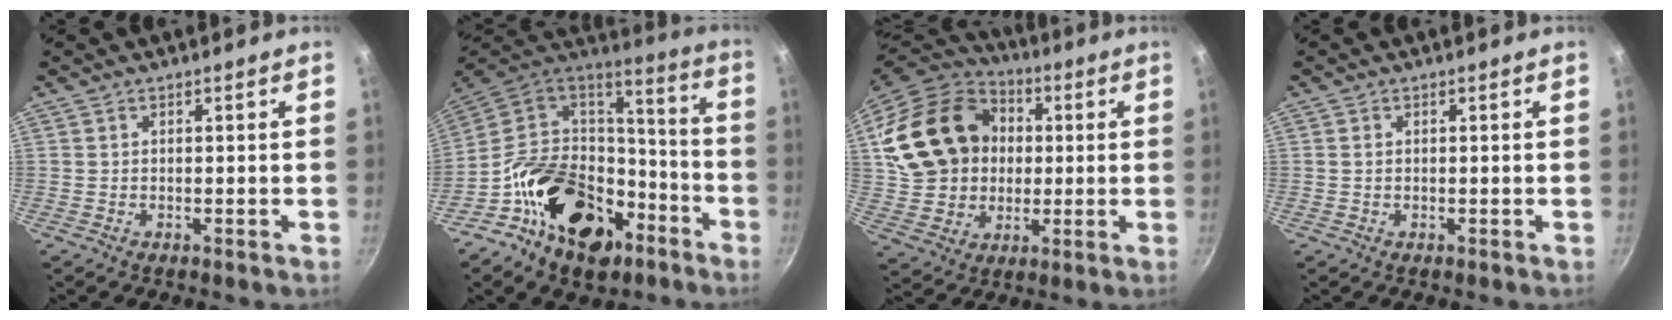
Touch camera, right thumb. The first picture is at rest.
{"total": 25.8, "force": [-11.5, 17.2, 15.4], "torque": [-0.212, 0.083, -0.185]}
{"total": 23.3, "force": [4.2, 18.8, 13.1], "torque": [-0.226, 0.033, 0.091]}
{"total": 0.7, "force": [0.1, 0.5, 0.5], "torque": [-0.009, 0.002, 0.002]}